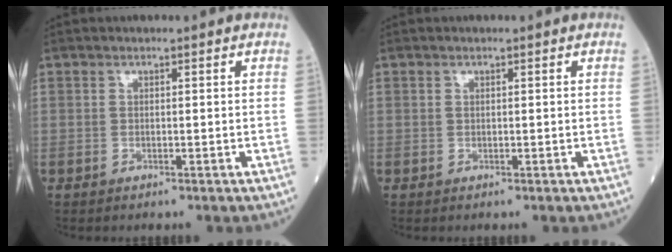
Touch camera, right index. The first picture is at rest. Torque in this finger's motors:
{"motor_torque": [0.07, 0.11, -0.08, 0.00]}